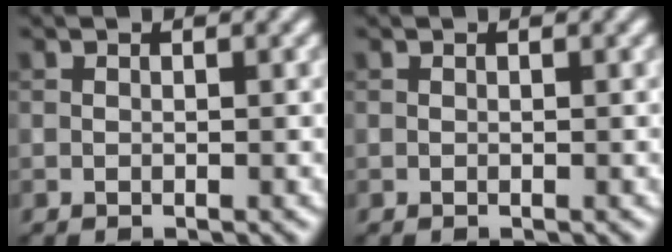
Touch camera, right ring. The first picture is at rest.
{"total": 0.0}